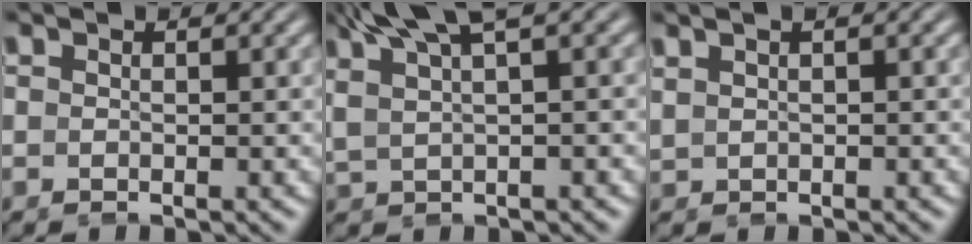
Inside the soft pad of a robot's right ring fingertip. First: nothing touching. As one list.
[{"total": 5.4, "force": [3.6, 1.6, 3.7], "torque": [-0.058, 0.028, 0.053]}, {"total": 1.3, "force": [1.1, 0.1, 0.7], "torque": [-0.009, 0.014, 0.017]}]